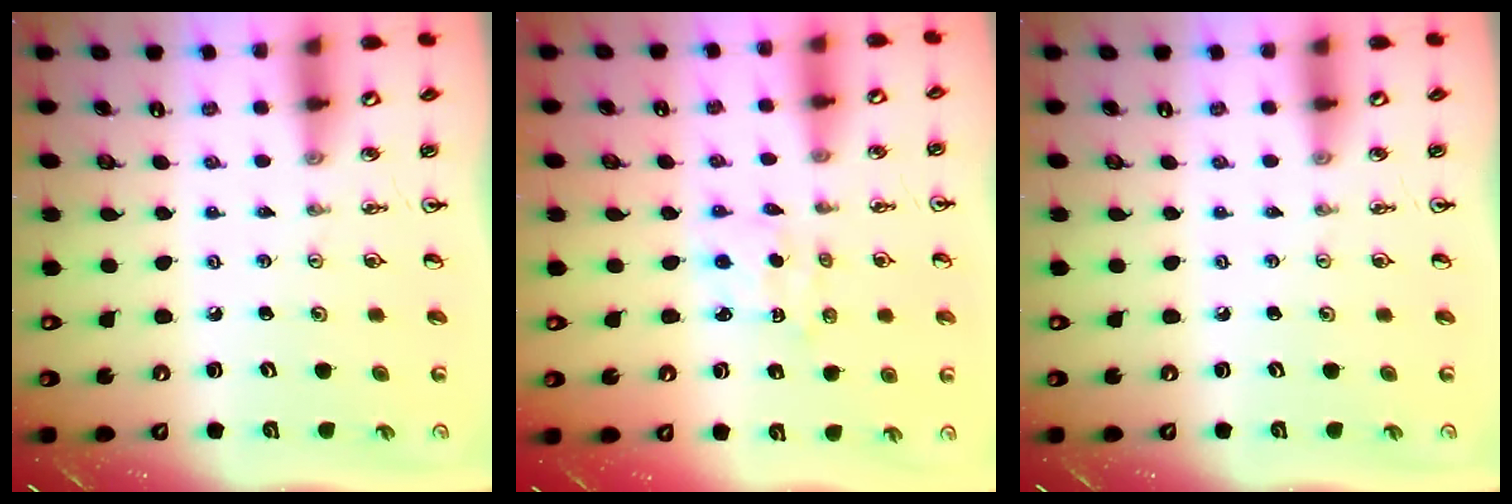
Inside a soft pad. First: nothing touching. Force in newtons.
{"total": 1.8, "press": 1.6, "slide": 0.6}
{"total": 0.0}